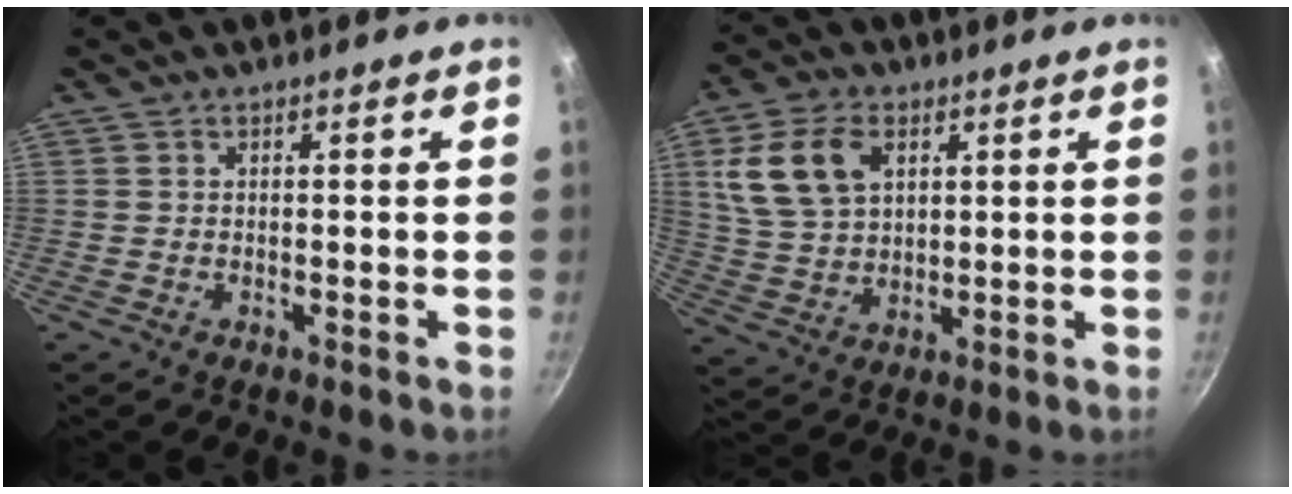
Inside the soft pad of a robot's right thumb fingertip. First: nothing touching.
{"total": 12.5, "force": [4.3, 8.2, 8.4], "torque": [-0.143, -0.004, 0.087]}